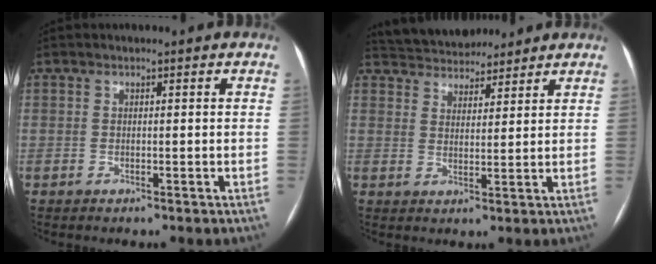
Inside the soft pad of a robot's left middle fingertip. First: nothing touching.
{"total": 10.0, "force": [9.3, 3.0, 2.2], "torque": [-0.033, 0.020, 0.149]}